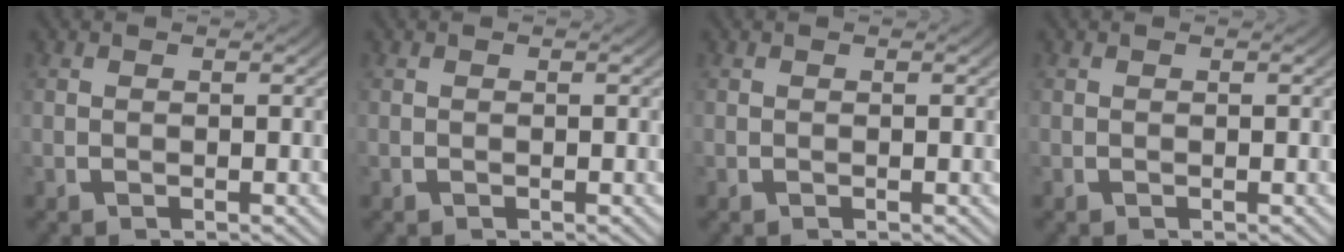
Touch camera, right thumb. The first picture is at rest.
{"total": 0.0}
{"total": 0.0}
{"total": 0.0}